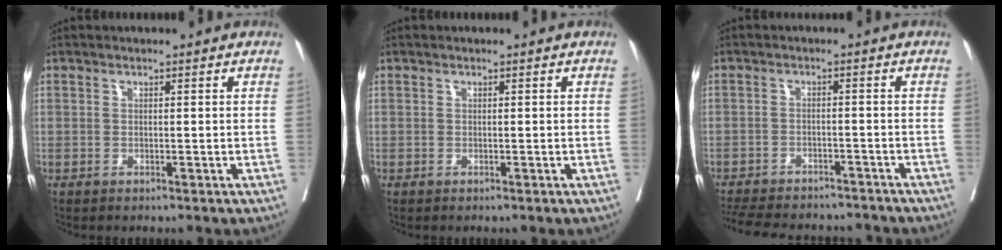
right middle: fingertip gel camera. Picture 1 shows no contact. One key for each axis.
{"total": 0.0}
{"total": 16.5, "fx": -14.8, "fy": 4.7, "fz": 5.6, "tx": -0.142, "ty": -0.012, "tz": -0.200}